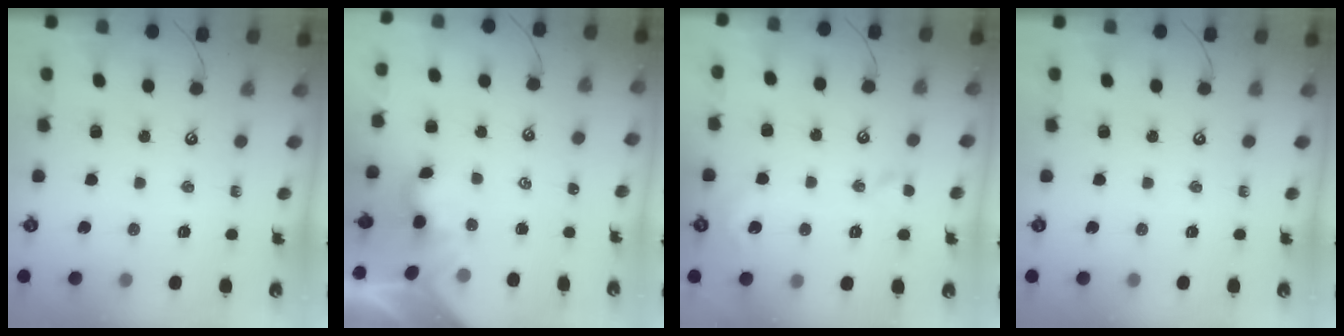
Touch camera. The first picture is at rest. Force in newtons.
{"total": 1.1, "press": 1.1, "slide": 0.2}
{"total": 3.7, "press": 3.6, "slide": 0.7}
{"total": 0.0}